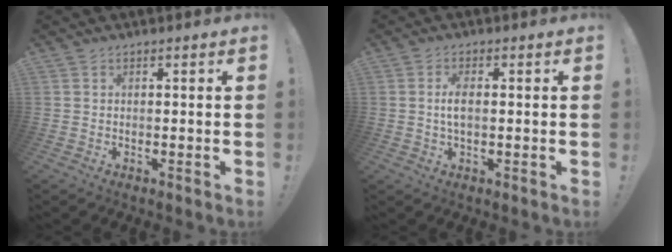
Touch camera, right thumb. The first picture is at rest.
{"total": 4.0, "force": [-0.1, 1.6, 3.6], "torque": [-0.073, 0.003, -0.005]}